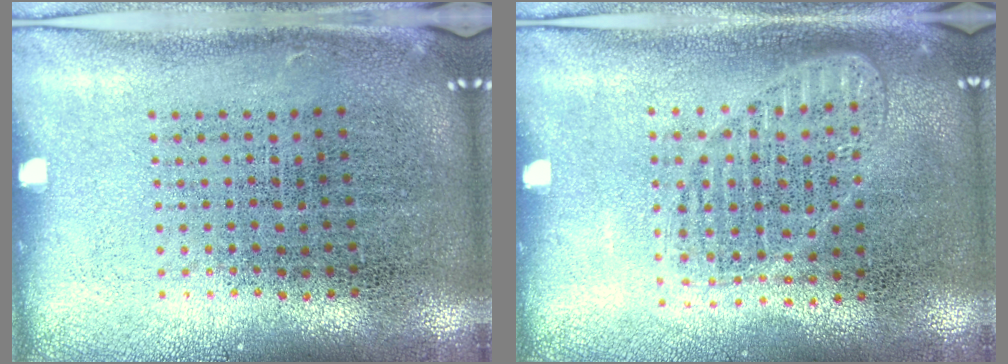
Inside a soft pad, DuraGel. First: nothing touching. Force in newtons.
{"total": 1.3, "press": 1.2, "slide": 0.3}